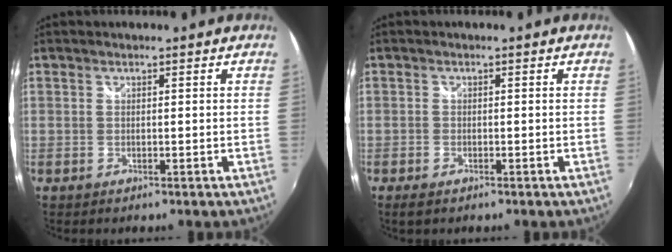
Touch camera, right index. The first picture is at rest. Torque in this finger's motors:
{"motor_torque": [0.19, -0.07, 0.10, 0.00]}